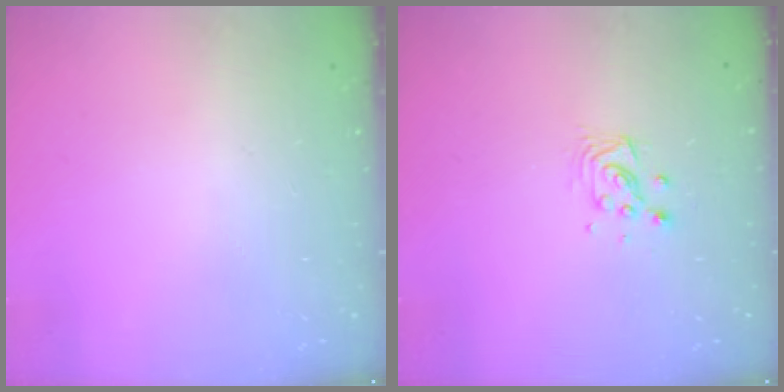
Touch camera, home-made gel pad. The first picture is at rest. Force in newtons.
{"total": 5.2, "press": 5.2, "slide": 0.1}